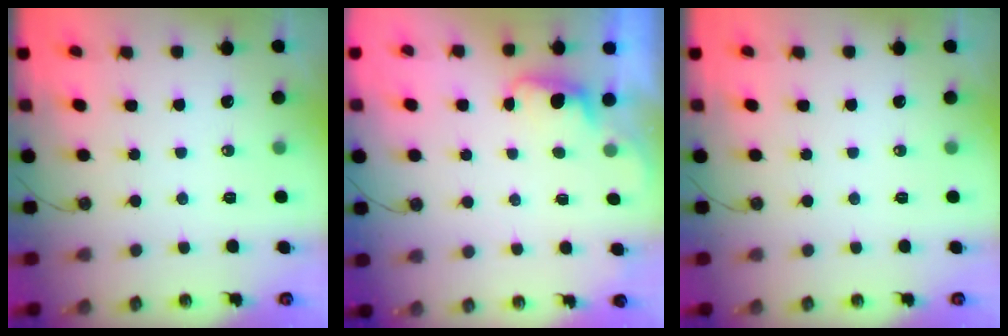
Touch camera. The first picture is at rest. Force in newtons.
{"total": 1.2, "press": 1.0, "slide": 0.7}
{"total": 0.0}